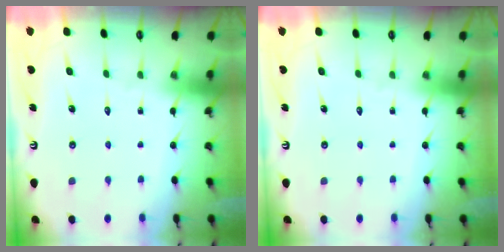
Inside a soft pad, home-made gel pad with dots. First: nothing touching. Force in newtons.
{"total": 0.0}